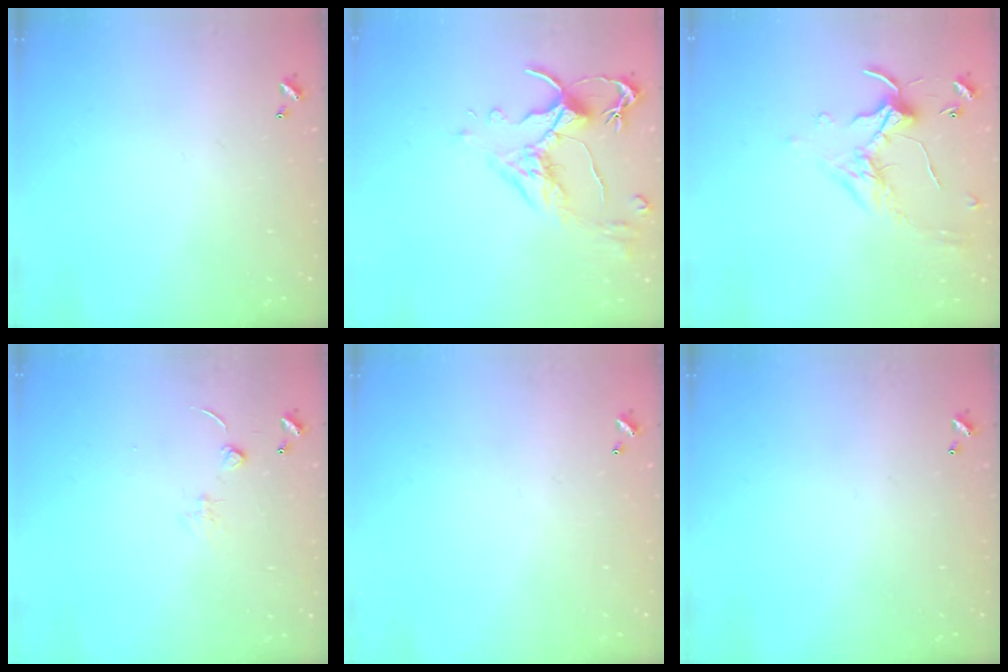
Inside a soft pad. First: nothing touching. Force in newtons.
{"total": 2.5, "press": 2.1, "slide": 1.4}
{"total": 0.0}
{"total": 0.9, "press": 0.9, "slide": 0.3}
{"total": 0.0}
{"total": 0.0}